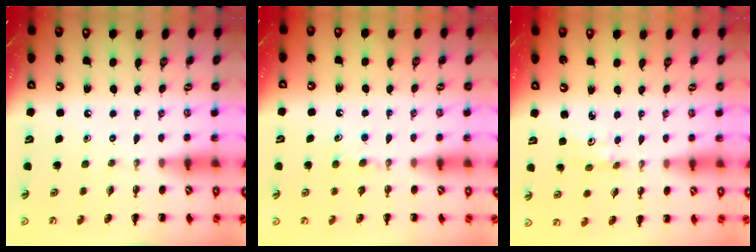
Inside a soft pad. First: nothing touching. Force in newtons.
{"total": 4.3, "press": 4.1, "slide": 1.3}
{"total": 2.8, "press": 2.7, "slide": 0.8}